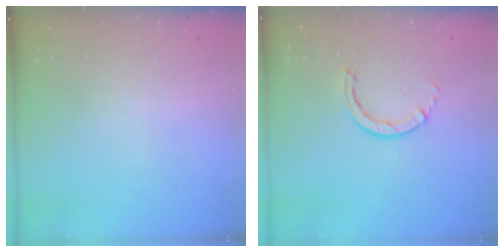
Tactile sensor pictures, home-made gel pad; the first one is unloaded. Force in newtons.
{"total": 3.4, "press": 3.4, "slide": 0.5}